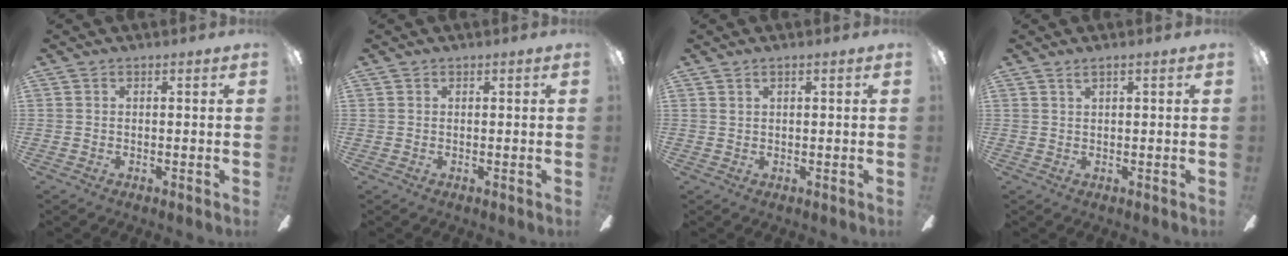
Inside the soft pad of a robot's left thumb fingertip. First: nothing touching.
{"total": 0.0}
{"total": 0.9, "force": [0.6, 0.2, 0.6], "torque": [-0.013, 0.001, 0.011]}
{"total": 1.2, "force": [0.9, 0.1, 0.8], "torque": [-0.018, 0.000, 0.016]}